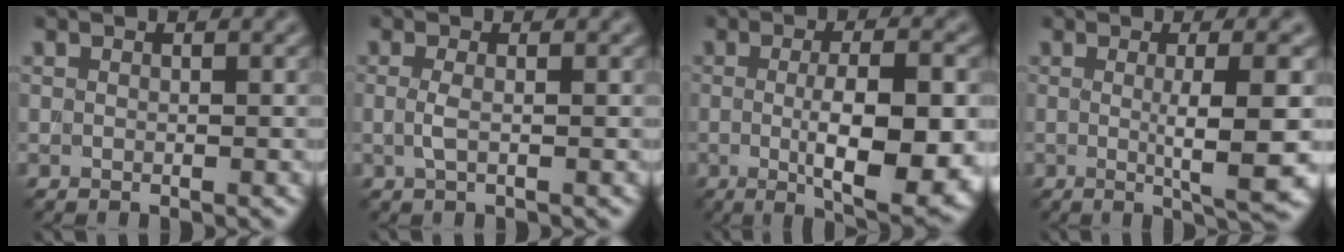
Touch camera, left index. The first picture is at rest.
{"total": 1.1, "force": [0.0, 0.3, 1.0], "torque": [-0.027, 0.000, -0.002]}
{"total": 9.5, "force": [-1.1, 2.7, 9.0], "torque": [-0.132, -0.016, -0.007]}
{"total": 6.5, "force": [-0.3, 1.1, 6.4], "torque": [-0.092, -0.006, 0.000]}